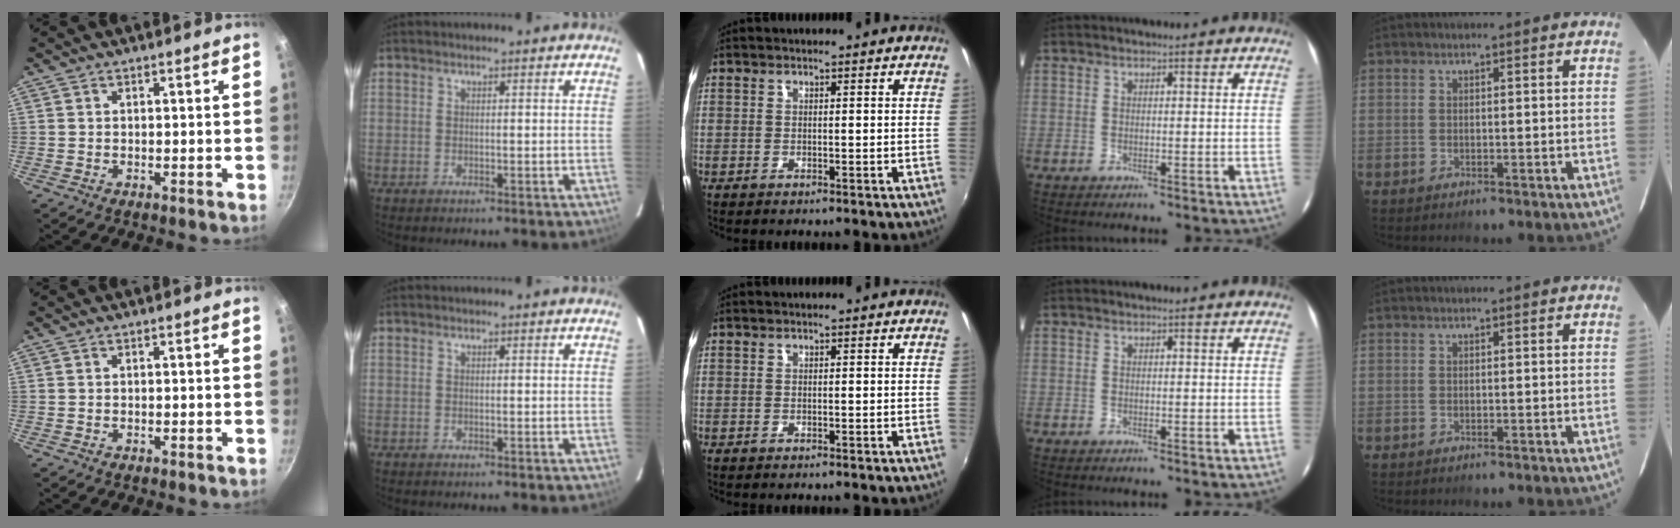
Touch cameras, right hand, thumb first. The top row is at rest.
{}